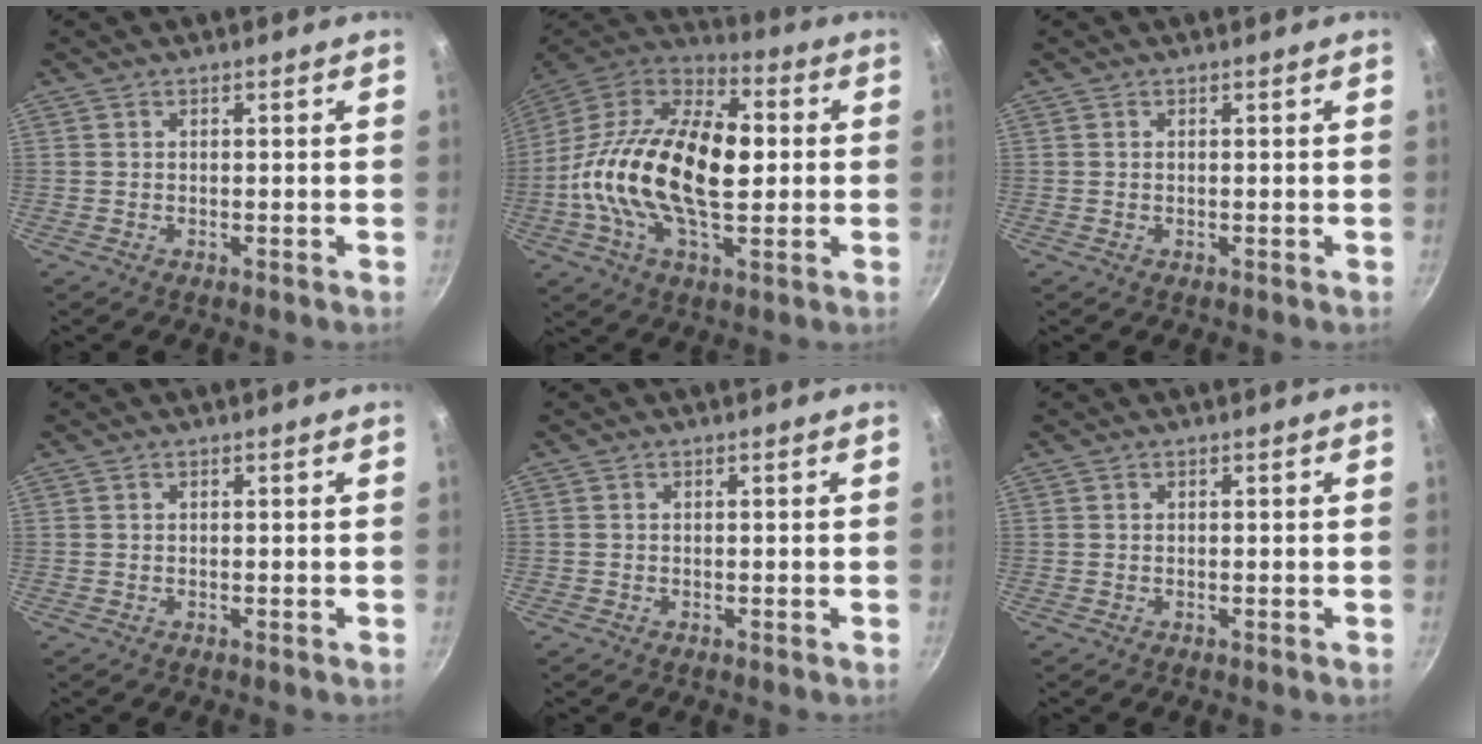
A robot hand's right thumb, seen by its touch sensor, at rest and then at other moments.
{"total": 25.5, "force": [-0.3, 13.6, 21.5], "torque": [-0.377, 0.032, -0.024]}
{"total": 0.0}
{"total": 0.0}
{"total": 0.0}
{"total": 0.0}